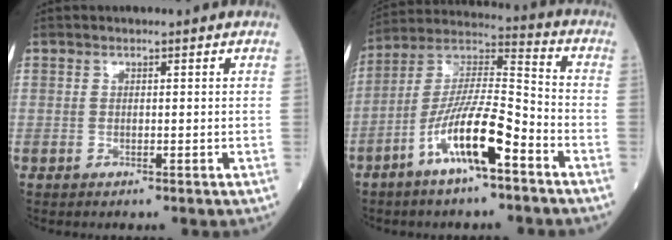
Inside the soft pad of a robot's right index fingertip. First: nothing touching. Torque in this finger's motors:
{"motor_torque": [1.38, -0.61, 0.97, 0.21]}